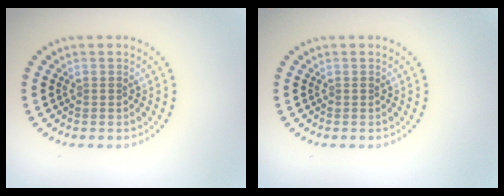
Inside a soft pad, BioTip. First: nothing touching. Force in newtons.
{"total": 0.0}